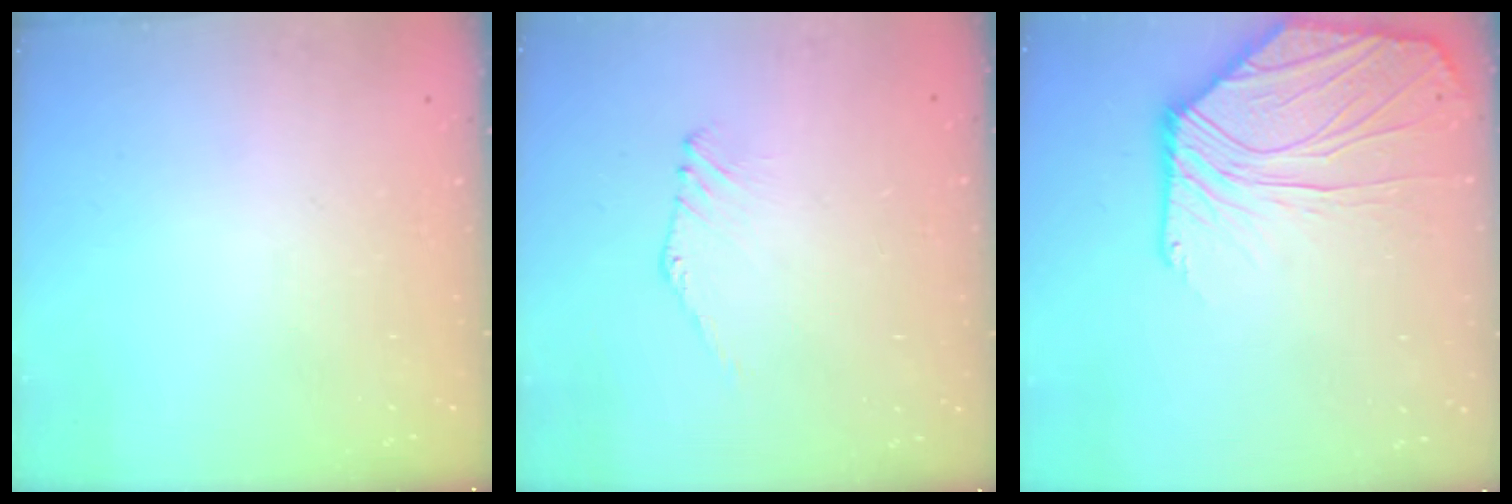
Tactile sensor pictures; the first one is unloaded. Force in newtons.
{"total": 0.0}
{"total": 8.5, "press": 8.4, "slide": 1.3}